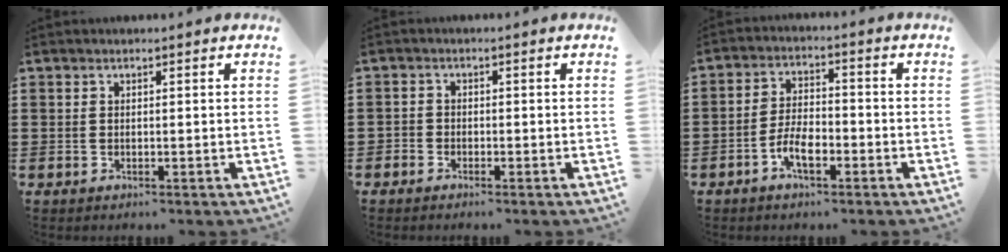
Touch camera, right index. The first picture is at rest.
{"total": 1.2, "force": [-1.0, 0.6, 0.0], "torque": [-0.003, 0.003, -0.023]}
{"total": 5.3, "force": [-2.6, 2.2, 4.0], "torque": [-0.093, 0.001, -0.056]}